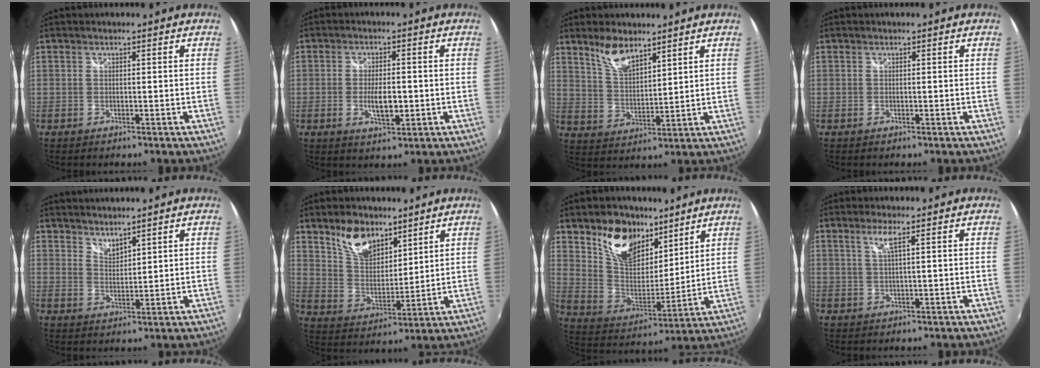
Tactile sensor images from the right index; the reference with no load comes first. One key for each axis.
{"total": 5.4, "fx": -1.0, "fy": 2.0, "fz": 4.9, "tx": -0.093, "ty": -0.006, "tz": -0.016}
{"total": 7.3, "fx": 5.5, "fy": 2.7, "fz": 4.0, "tx": -0.072, "ty": 0.005, "tz": 0.111}
{"total": 0.0}
{"total": 3.2, "fx": 3.0, "fy": 0.7, "fz": 0.8, "tx": -0.010, "ty": -0.003, "tz": 0.053}
{"total": 10.5, "fx": 7.3, "fy": 5.5, "fz": 5.1, "tx": -0.091, "ty": 0.009, "tz": 0.143}
{"total": 15.4, "fx": 10.0, "fy": 8.9, "fz": 7.6, "tx": -0.155, "ty": 0.004, "tz": 0.187}
{"total": 2.6, "fx": 1.2, "fy": -0.4, "fz": 2.2, "tx": -0.045, "ty": -0.002, "tz": 0.026}